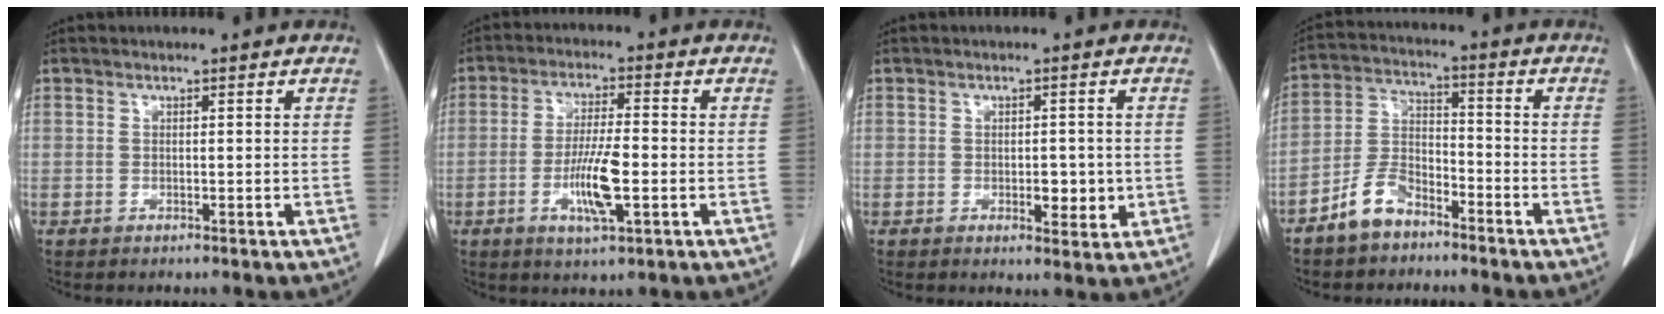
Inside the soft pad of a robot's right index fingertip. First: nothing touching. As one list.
[{"total": 8.2, "force": [-2.3, 1.3, 7.8], "torque": [-0.146, -0.006, -0.041]}, {"total": 3.8, "force": [-0.5, 1.9, 3.2], "torque": [-0.038, -0.002, -0.001]}, {"total": 7.2, "force": [-5.2, 3.5, 3.5], "torque": [-0.086, 0.005, -0.102]}]